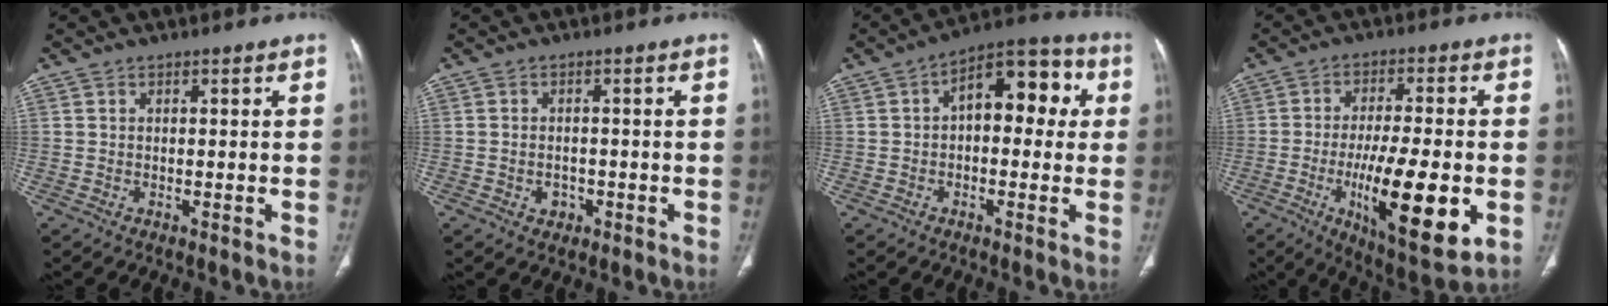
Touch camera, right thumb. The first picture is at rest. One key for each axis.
{"total": 2.5, "fx": -0.9, "fy": 2.1, "fz": 1.1, "tx": -0.008, "ty": 0.008, "tz": -0.007}
{"total": 12.5, "fx": 1.9, "fy": 7.0, "fz": 10.2, "tx": -0.094, "ty": 0.036, "tz": 0.015}
{"total": 18.6, "fx": -4.9, "fy": 5.4, "fz": 17.1, "tx": -0.276, "ty": -0.010, "tz": -0.068}